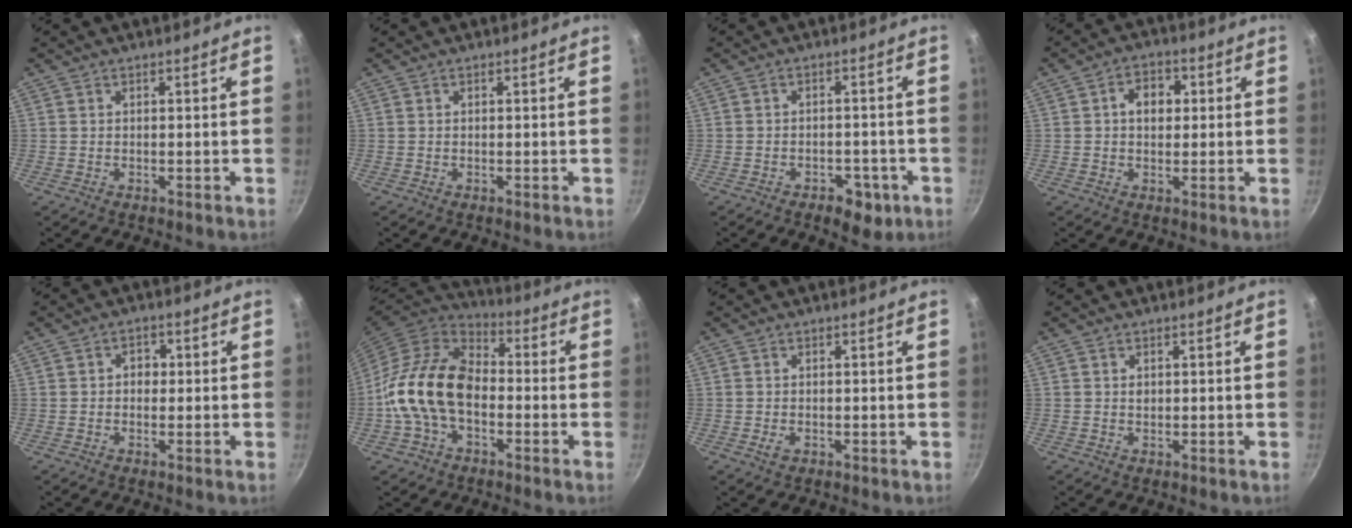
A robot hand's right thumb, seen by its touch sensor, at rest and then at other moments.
{"total": 0.0}
{"total": 6.5, "force": [-3.2, 4.0, 4.1], "torque": [-0.027, 0.023, -0.030]}
{"total": 5.8, "force": [0.9, 4.3, 3.8], "torque": [-0.031, 0.008, 0.008]}
{"total": 3.0, "force": [0.1, 2.5, 1.7], "torque": [-0.006, 0.006, -0.002]}
{"total": 16.3, "force": [-2.4, 11.0, 11.7], "torque": [-0.184, 0.036, -0.060]}
{"total": 1.7, "force": [-0.5, 1.2, 1.1], "torque": [-0.019, -0.001, -0.007]}
{"total": 0.9, "force": [0.1, 0.7, 0.5], "torque": [-0.005, -0.002, 0.003]}